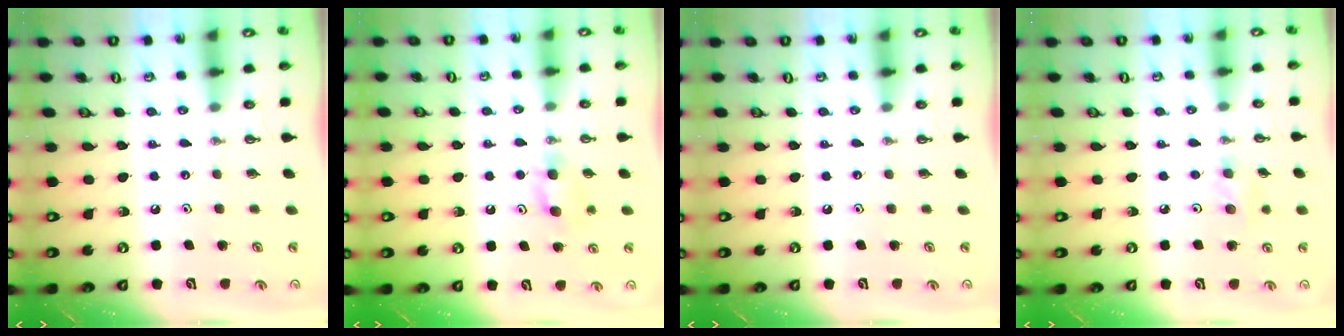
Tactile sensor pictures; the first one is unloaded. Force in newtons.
{"total": 5.6, "press": 5.5, "slide": 1.3}
{"total": 0.0}
{"total": 7.0, "press": 5.7, "slide": 4.2}